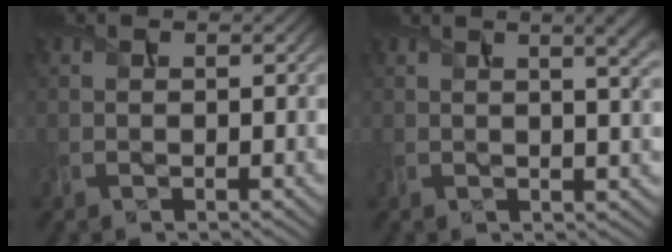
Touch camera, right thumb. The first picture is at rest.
{"total": 7.1, "force": [2.9, 2.3, 6.1], "torque": [-0.068, 0.024, 0.027]}